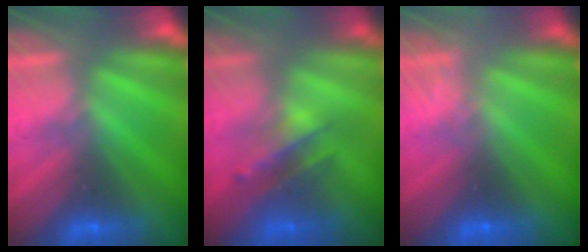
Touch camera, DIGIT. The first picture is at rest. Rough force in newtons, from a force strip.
{"total": 2.4}
{"total": 1.6}